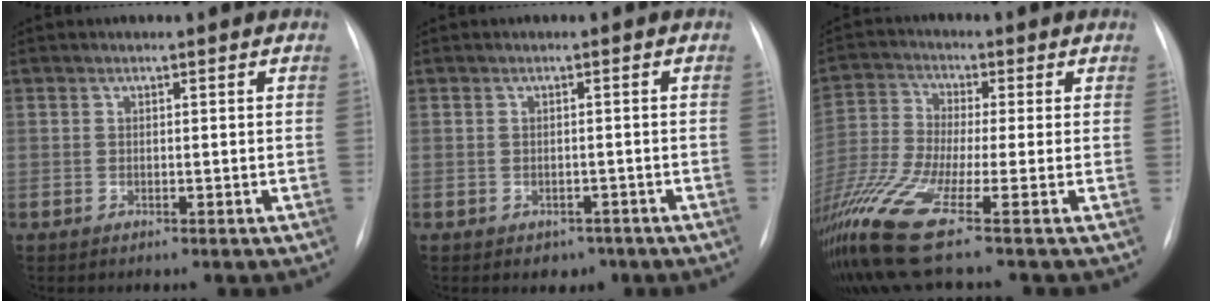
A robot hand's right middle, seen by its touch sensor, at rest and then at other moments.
{"total": 2.2, "force": [-1.3, 1.6, 0.6], "torque": [-0.003, 0.004, -0.009]}
{"total": 17.4, "force": [-9.9, 1.7, 14.1], "torque": [-0.353, -0.042, -0.192]}